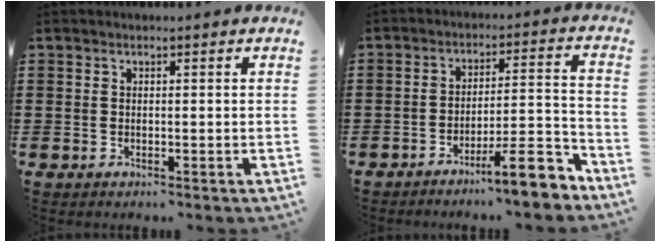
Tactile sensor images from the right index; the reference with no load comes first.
{"total": 9.7, "force": [-7.4, 1.3, 6.1], "torque": [-0.087, 0.020, -0.132]}